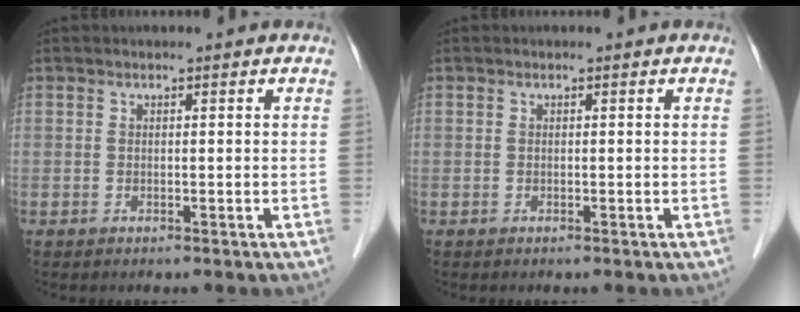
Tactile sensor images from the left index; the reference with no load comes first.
{"total": 0.0}